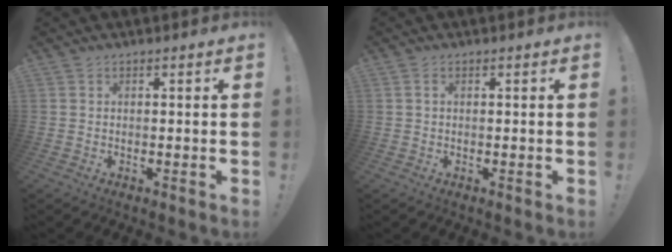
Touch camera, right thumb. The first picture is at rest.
{"total": 0.7, "force": [-0.1, 0.3, 0.7], "torque": [-0.015, 0.002, -0.001]}